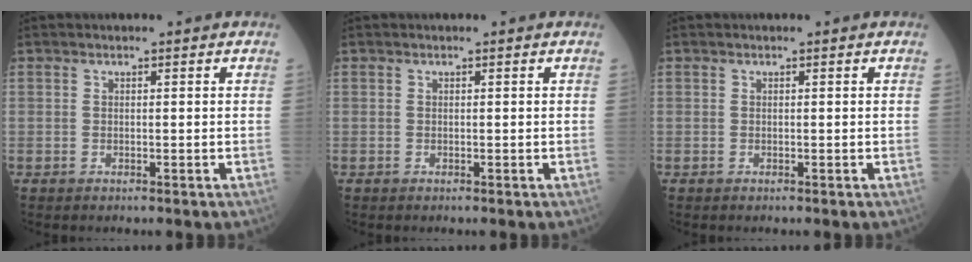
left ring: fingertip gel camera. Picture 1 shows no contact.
{"total": 0.0}
{"total": 0.0}